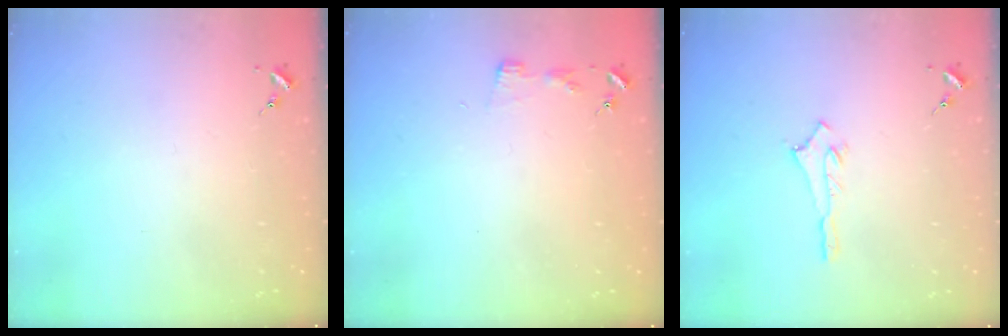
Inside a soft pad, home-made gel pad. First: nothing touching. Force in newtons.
{"total": 2.9, "press": 2.9, "slide": 0.3}
{"total": 2.9, "press": 2.9, "slide": 0.2}